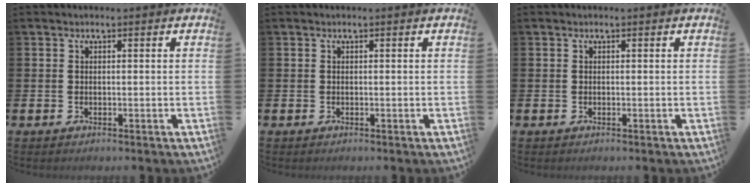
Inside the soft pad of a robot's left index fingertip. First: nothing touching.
{"total": 0.0}
{"total": 0.0}